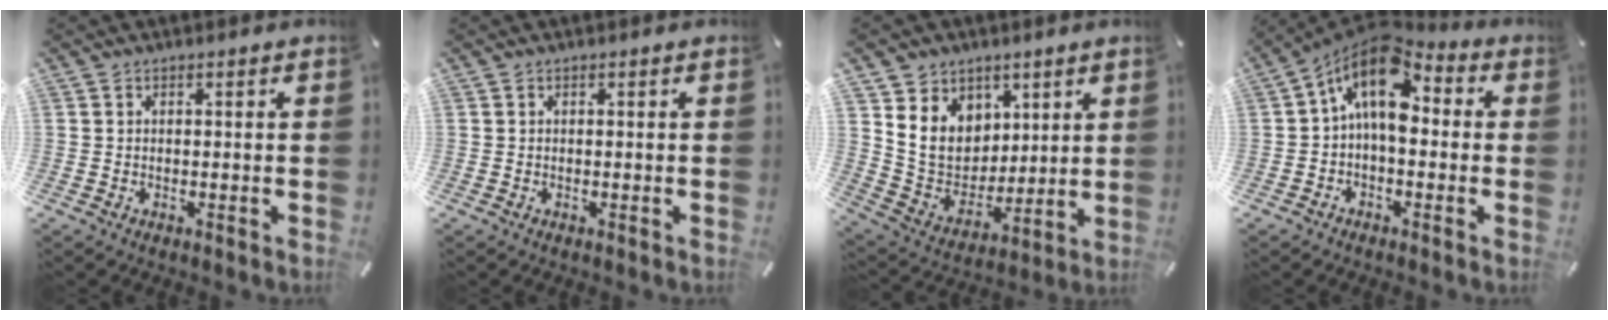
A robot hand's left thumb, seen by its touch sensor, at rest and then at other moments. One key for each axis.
{"total": 0.0}
{"total": 12.2, "fx": 4.5, "fy": 10.6, "fz": 3.9, "tx": -0.092, "ty": -0.031, "tz": 0.096}
{"total": 13.1, "fx": 3.3, "fy": 7.5, "fz": 10.2, "tx": -0.187, "ty": -0.027, "tz": 0.051}